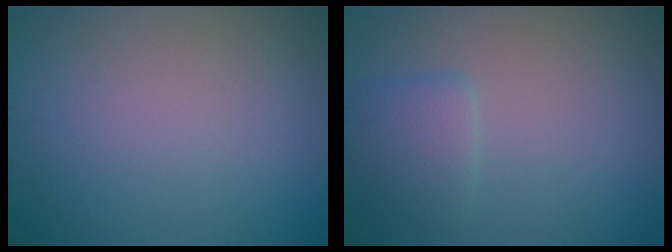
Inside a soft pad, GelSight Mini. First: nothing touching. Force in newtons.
{"total": 2.3, "press": 2.3, "slide": 0.2}